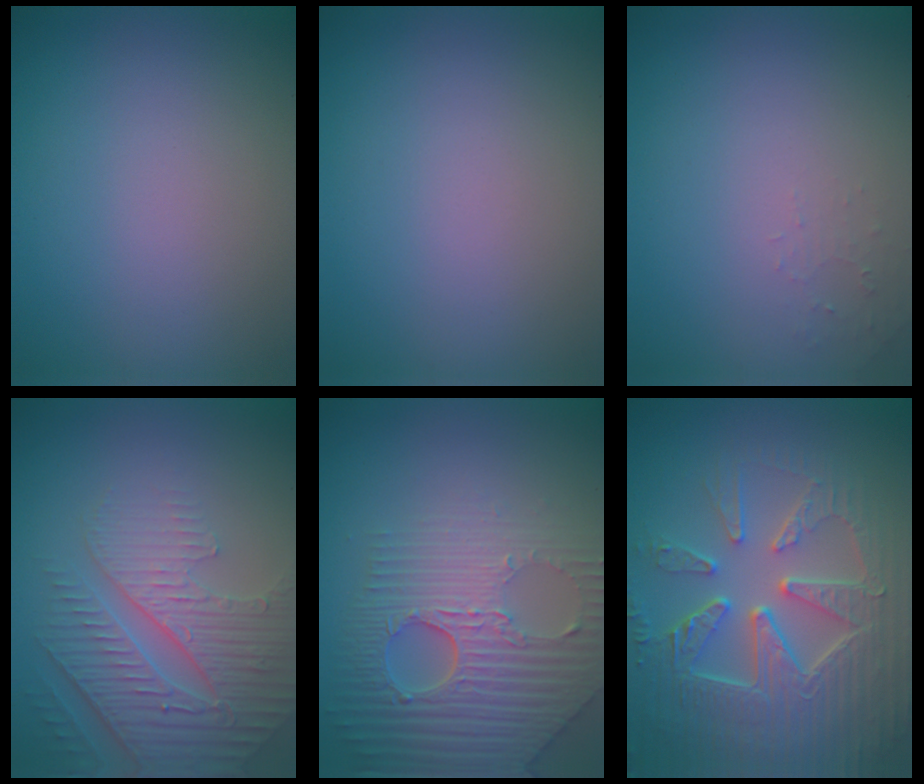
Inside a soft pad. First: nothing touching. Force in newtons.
{"total": 0.0}
{"total": 0.9, "press": 0.9, "slide": 0.2}
{"total": 5.5, "press": 4.8, "slide": 2.7}
{"total": 8.7, "press": 5.9, "slide": 6.4}
{"total": 8.6, "press": 6.2, "slide": 6.0}